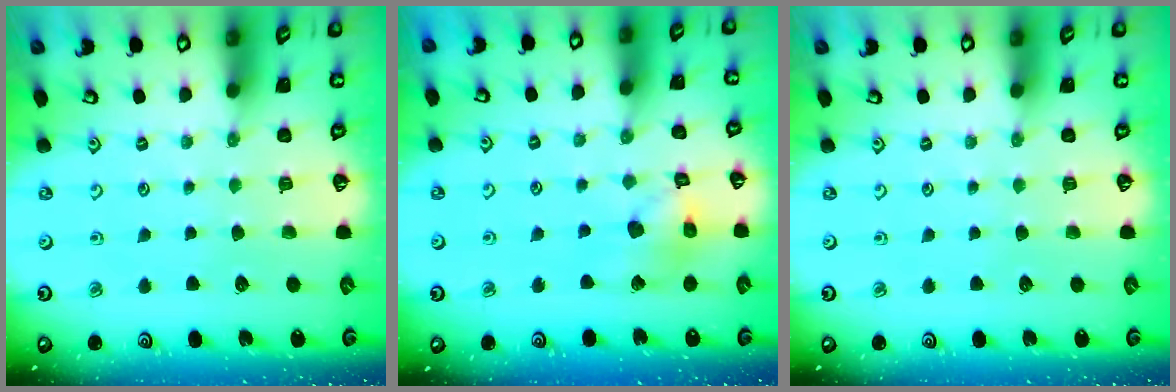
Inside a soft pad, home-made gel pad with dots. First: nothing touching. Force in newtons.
{"total": 12.9, "press": 12.8, "slide": 1.8}
{"total": 0.0}